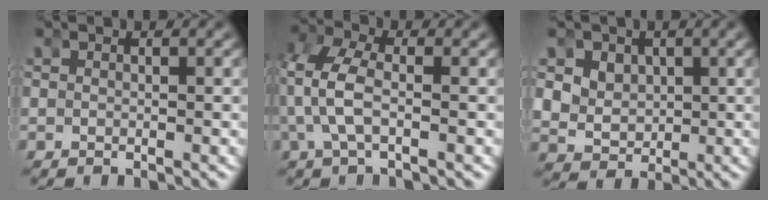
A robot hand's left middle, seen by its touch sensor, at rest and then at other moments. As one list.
[{"total": 4.9, "force": [0.6, 2.8, 3.9], "torque": [-0.106, 0.004, 0.006]}, {"total": 5.3, "force": [0.7, 4.9, 1.9], "torque": [-0.064, -0.025, 0.024]}]